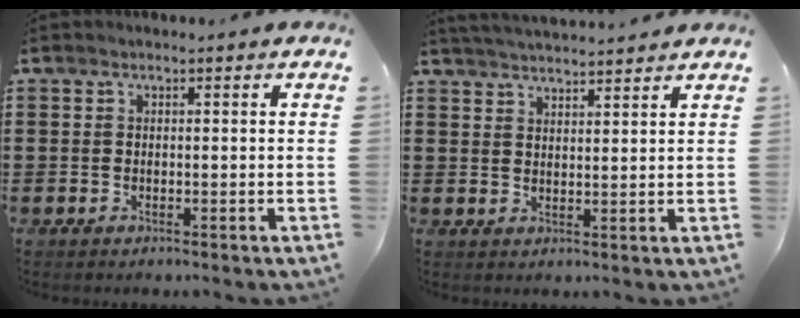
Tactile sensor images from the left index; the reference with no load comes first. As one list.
[{"total": 3.2, "force": [3.1, -0.3, 0.1], "torque": [-0.014, -0.011, 0.057]}]